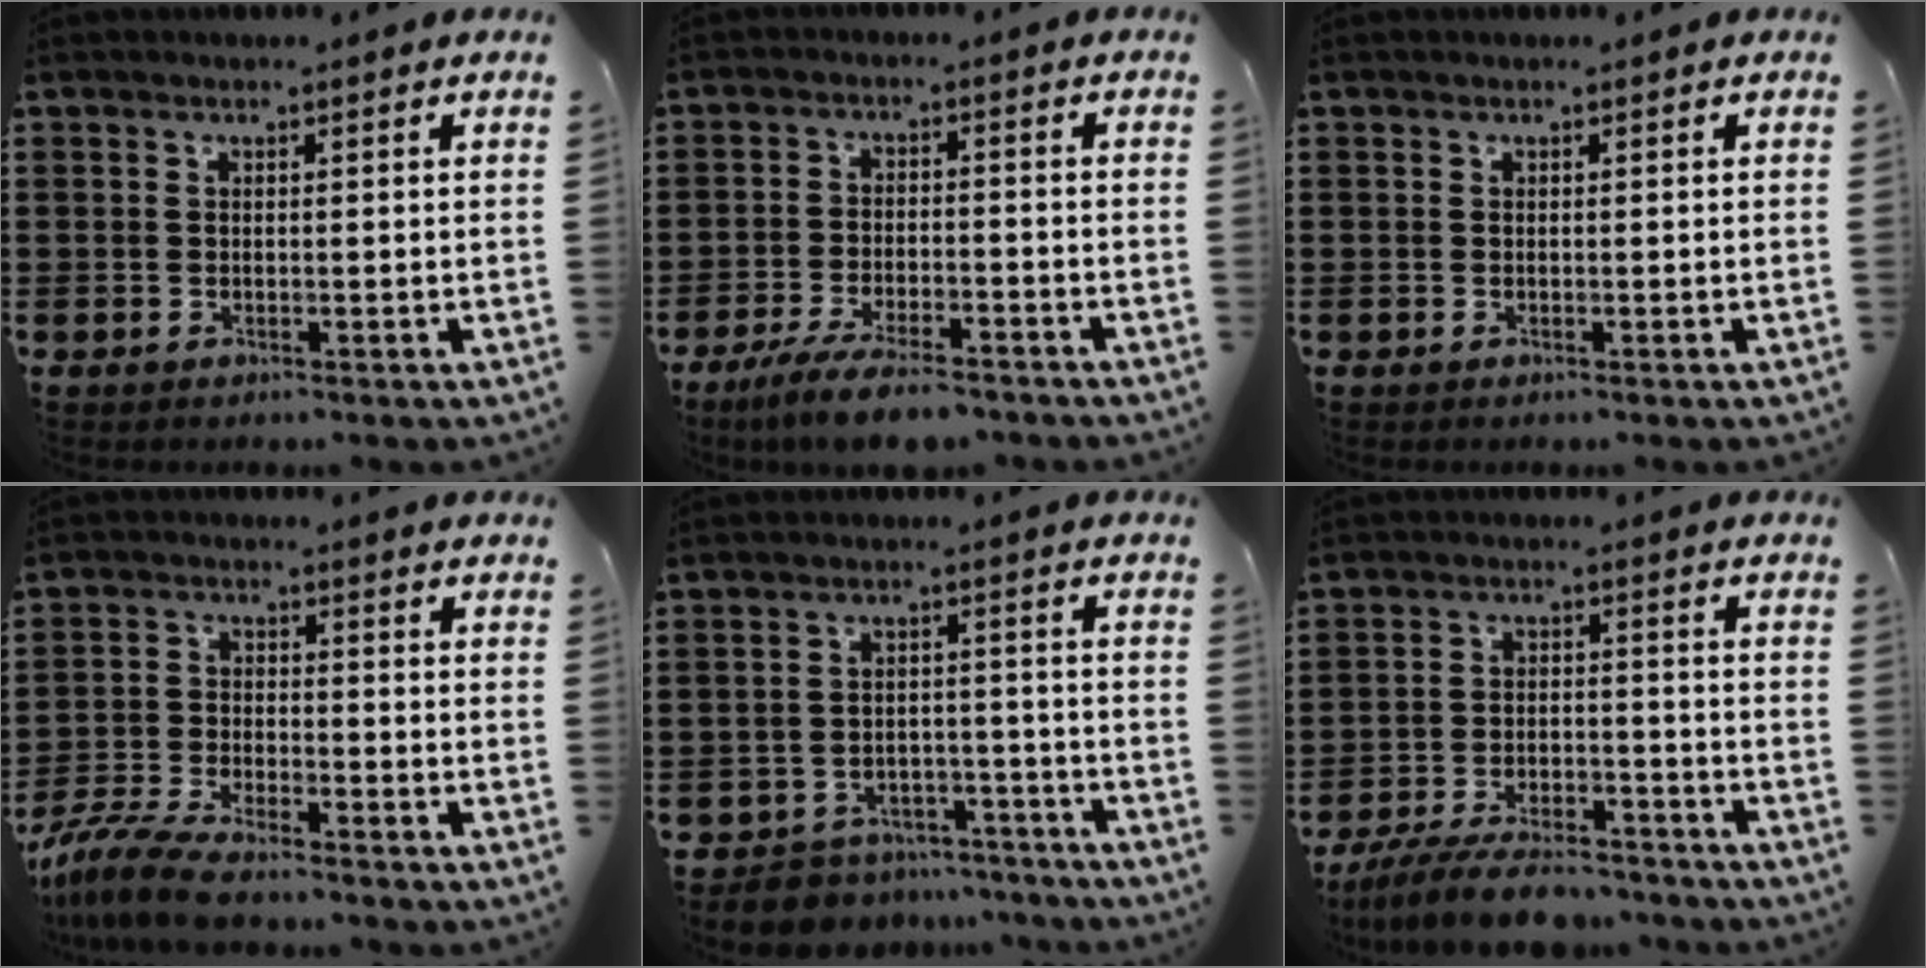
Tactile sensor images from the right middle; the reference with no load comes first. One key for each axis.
{"total": 6.2, "fx": -5.3, "fy": 1.0, "fz": 3.1, "tx": -0.067, "ty": -0.008, "tz": -0.101}
{"total": 0.0}
{"total": 7.0, "fx": -6.3, "fy": 1.0, "fz": 2.7, "tx": -0.072, "ty": -0.005, "tz": -0.127}
{"total": 5.4, "fx": -5.2, "fy": 1.3, "fz": -0.2, "tx": -0.006, "ty": 0.014, "tz": -0.109}
{"total": 7.7, "fx": -7.1, "fy": 1.5, "fz": 2.6, "tx": -0.052, "ty": 0.008, "tz": -0.135}